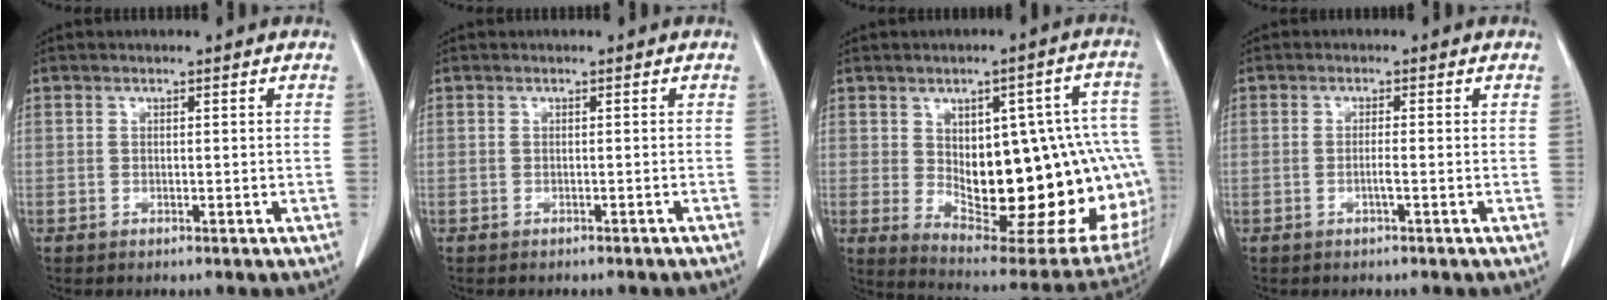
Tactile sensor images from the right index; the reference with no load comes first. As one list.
[{"total": 2.0, "force": [-1.8, 0.0, 0.7], "torque": [-0.012, 0.001, -0.021]}, {"total": 26.7, "force": [-1.7, 10.1, 24.7], "torque": [-0.264, 0.023, 0.009]}, {"total": 1.3, "force": [-0.4, -0.1, 1.2], "torque": [-0.022, 0.001, -0.006]}]